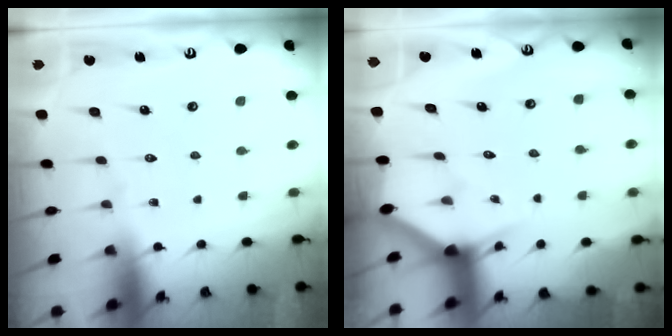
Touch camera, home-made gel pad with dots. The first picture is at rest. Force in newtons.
{"total": 3.0, "press": 3.0, "slide": 0.1}